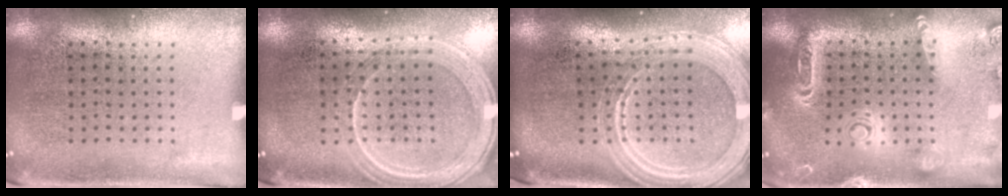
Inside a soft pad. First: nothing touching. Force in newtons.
{"total": 1.3, "press": 1.3, "slide": 0.1}
{"total": 2.3, "press": 2.1, "slide": 1.1}
{"total": 2.0, "press": 1.9, "slide": 0.6}